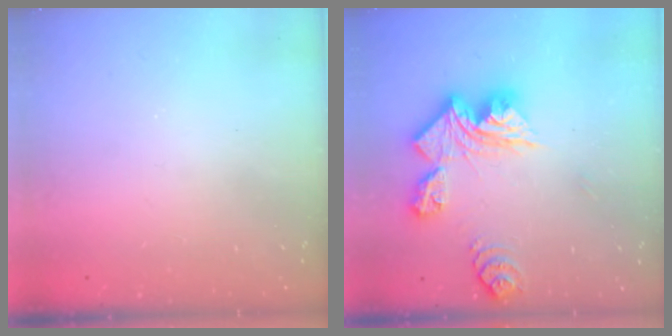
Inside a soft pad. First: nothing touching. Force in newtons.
{"total": 16.6, "press": 16.5, "slide": 1.9}